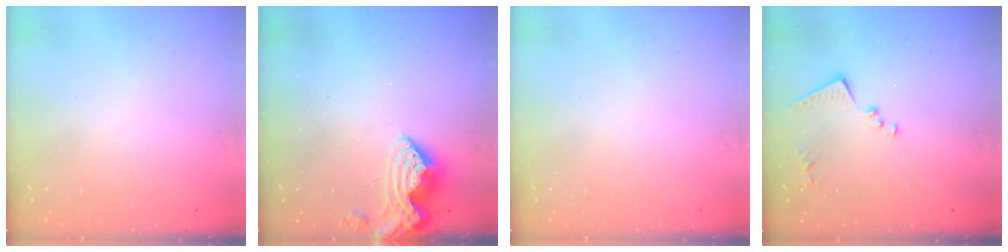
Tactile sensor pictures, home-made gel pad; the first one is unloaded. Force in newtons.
{"total": 8.4, "press": 8.4, "slide": 0.8}
{"total": 0.0}
{"total": 10.1, "press": 10.1, "slide": 0.6}